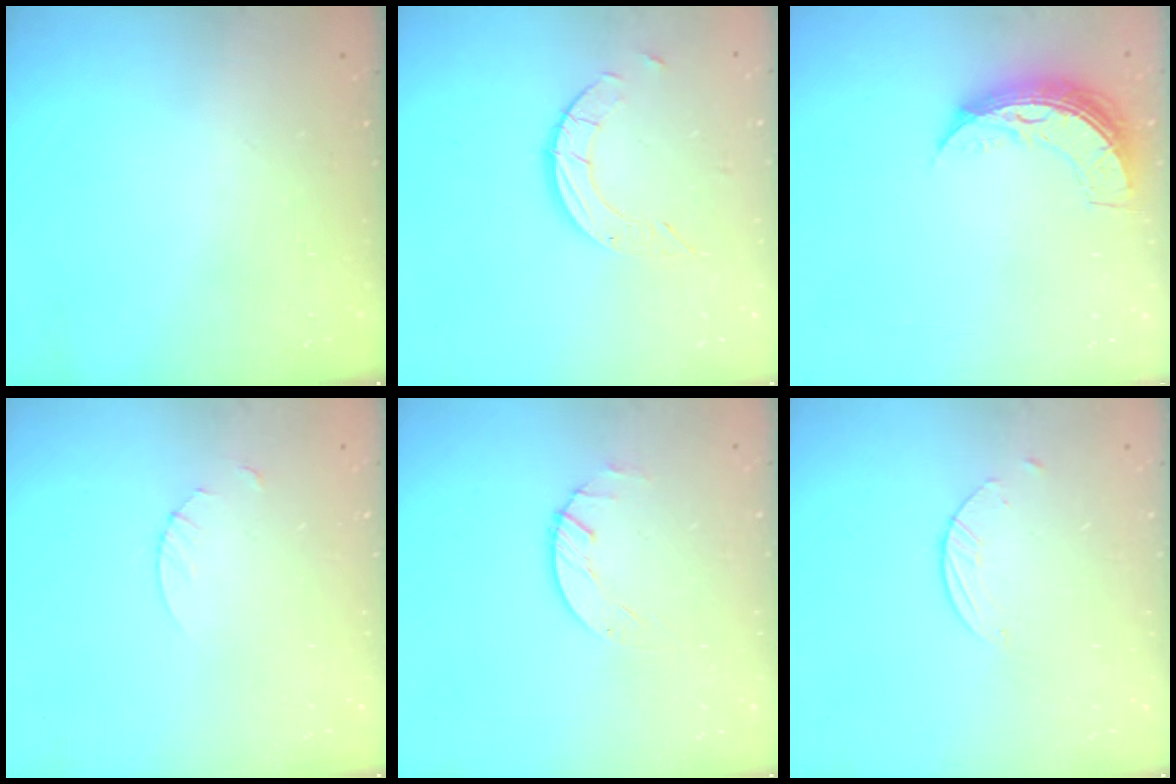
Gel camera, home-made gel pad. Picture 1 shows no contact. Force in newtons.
{"total": 6.1, "press": 6.1, "slide": 0.2}
{"total": 9.0, "press": 9.0, "slide": 0.8}
{"total": 1.8, "press": 1.8, "slide": 0.2}
{"total": 0.6, "press": 0.6, "slide": 0.2}
{"total": 1.5, "press": 1.5, "slide": 0.1}